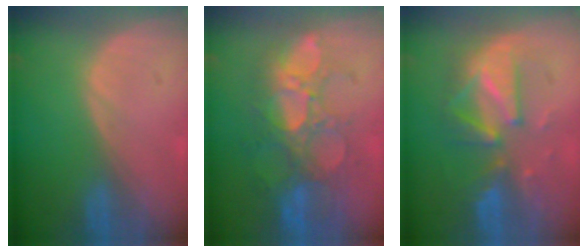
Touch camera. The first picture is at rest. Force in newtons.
{"total": 10.7, "press": 9.4, "slide": 5.1}
{"total": 8.2, "press": 8.2, "slide": 0.7}